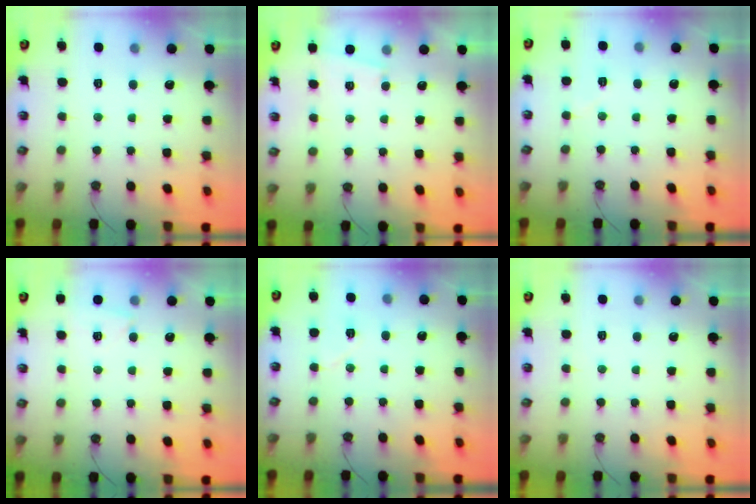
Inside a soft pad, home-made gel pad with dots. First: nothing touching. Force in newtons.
{"total": 1.6, "press": 1.0, "slide": 1.2}
{"total": 3.2, "press": 3.1, "slide": 0.6}
{"total": 3.8, "press": 3.2, "slide": 2.0}
{"total": 7.3, "press": 6.4, "slide": 3.6}
{"total": 0.0}